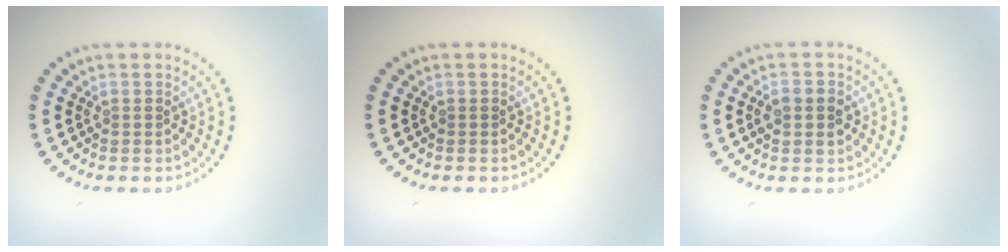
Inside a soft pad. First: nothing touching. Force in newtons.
{"total": 0.0}
{"total": 2.8, "press": 2.8, "slide": 0.1}